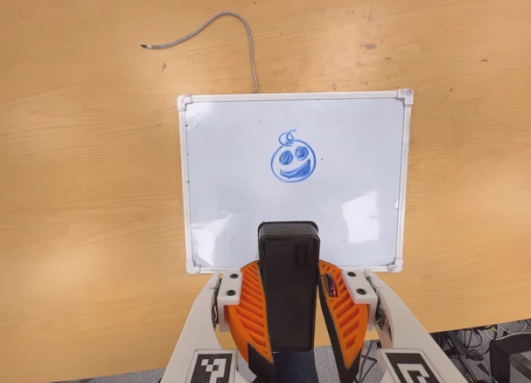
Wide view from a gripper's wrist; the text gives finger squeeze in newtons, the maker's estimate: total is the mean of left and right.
{"total": 10.6, "left": 8.6, "right": 12.7}